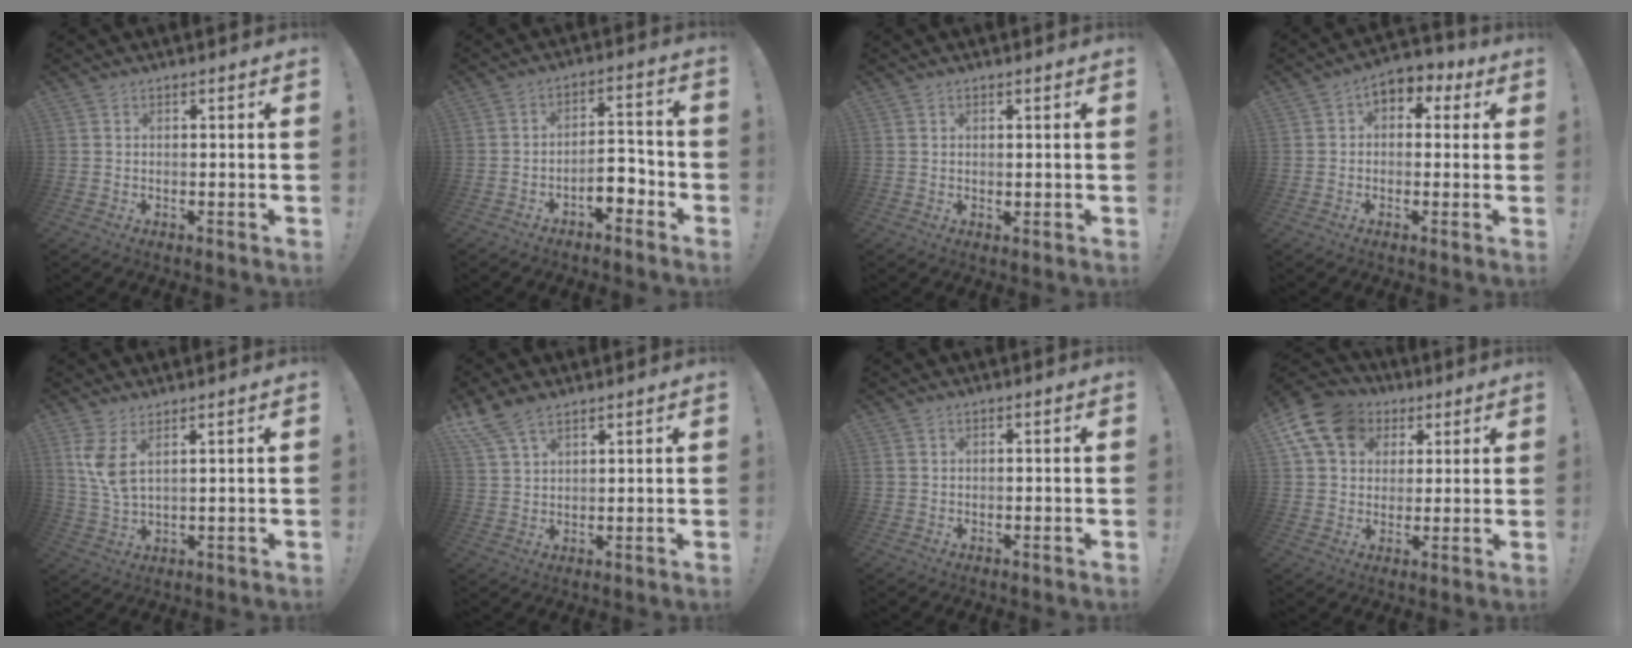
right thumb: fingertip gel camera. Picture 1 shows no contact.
{"total": 7.3, "force": [-4.1, 3.5, 4.9], "torque": [-0.074, 0.024, -0.069]}
{"total": 0.7, "force": [0.5, 0.6, 0.1], "torque": [0.006, -0.003, 0.007]}
{"total": 5.0, "force": [0.3, 4.0, 3.0], "torque": [-0.036, 0.008, 0.006]}
{"total": 6.4, "force": [3.4, 2.0, 5.1], "torque": [-0.103, -0.020, 0.062]}
{"total": 8.2, "force": [6.1, 3.9, 3.9], "torque": [-0.080, -0.023, 0.123]}
{"total": 1.1, "force": [0.1, 1.1, 0.3], "torque": [-0.007, 0.005, 0.002]}
{"total": 14.2, "force": [5.9, 11.1, 6.7], "torque": [-0.113, -0.027, 0.114]}